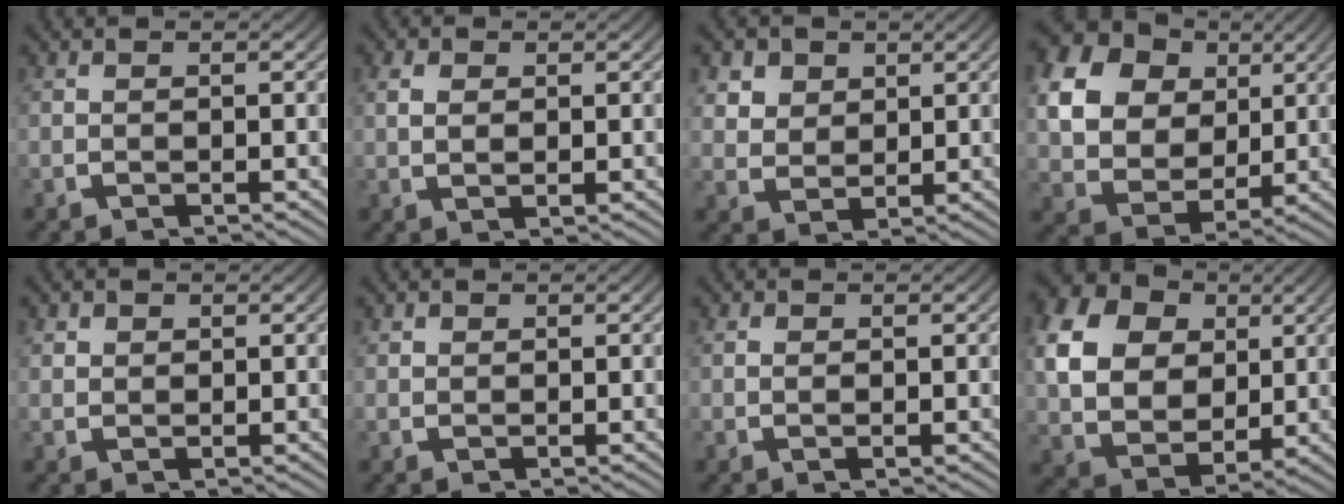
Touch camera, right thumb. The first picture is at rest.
{"total": 1.8, "force": [0.7, 1.1, 1.2], "torque": [-0.019, -0.004, 0.021]}
{"total": 4.7, "force": [1.7, 3.7, 2.3], "torque": [-0.053, -0.020, 0.043]}
{"total": 15.7, "force": [3.0, 12.6, 8.9], "torque": [-0.207, -0.020, 0.047]}
{"total": 1.5, "force": [0.8, 1.1, 0.5], "torque": [-0.011, -0.003, 0.021]}
{"total": 0.8, "force": [0.5, 0.6, 0.2], "torque": [-0.005, -0.002, 0.016]}
{"total": 0.7, "force": [0.2, 0.4, 0.6], "torque": [-0.013, -0.005, 0.009]}
{"total": 15.6, "force": [2.4, 12.3, 9.3], "torque": [-0.223, -0.031, 0.046]}